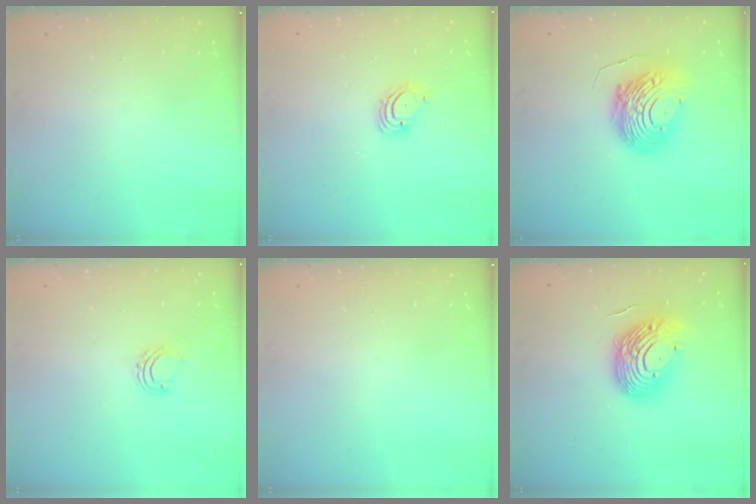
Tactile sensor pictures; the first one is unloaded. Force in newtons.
{"total": 3.2, "press": 3.2, "slide": 0.3}
{"total": 15.1, "press": 15.1, "slide": 1.6}
{"total": 5.4, "press": 5.3, "slide": 0.7}
{"total": 0.0}
{"total": 16.3, "press": 16.2, "slide": 2.1}